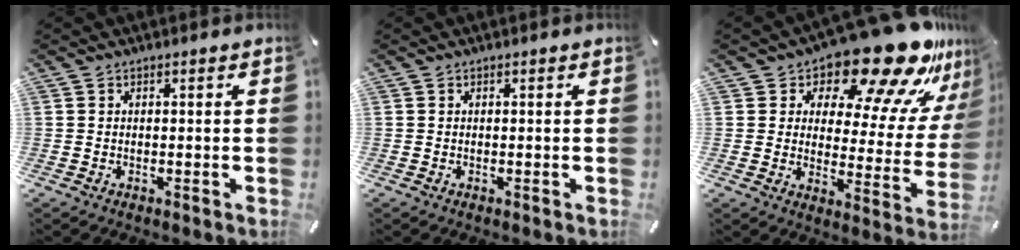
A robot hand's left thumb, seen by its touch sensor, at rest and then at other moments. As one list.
[{"total": 0.0}, {"total": 21.4, "force": [16.3, 7.5, 11.6], "torque": [-0.162, -0.131, 0.270]}]